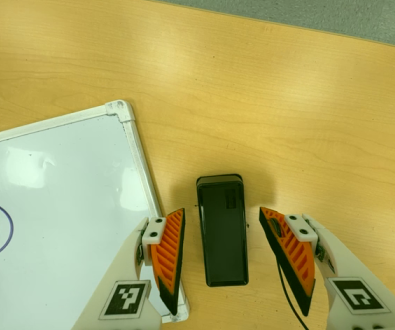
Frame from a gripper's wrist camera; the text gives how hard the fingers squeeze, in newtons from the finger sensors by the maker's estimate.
{"total": 0.0}